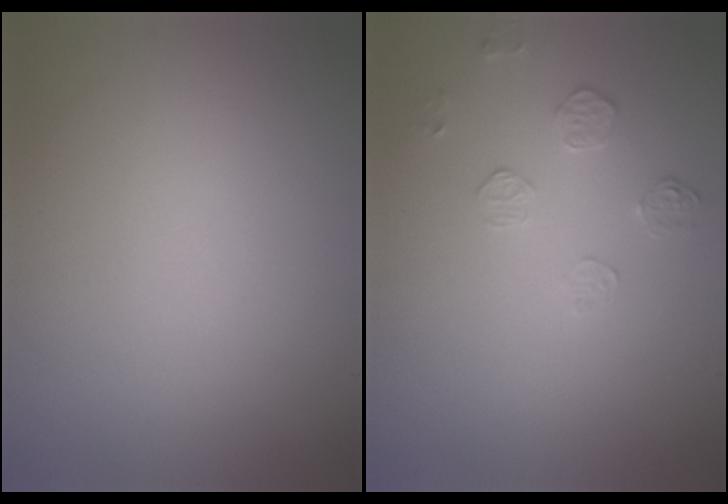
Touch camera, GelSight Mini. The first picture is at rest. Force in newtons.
{"total": 1.5, "press": 0.8, "slide": 1.3}